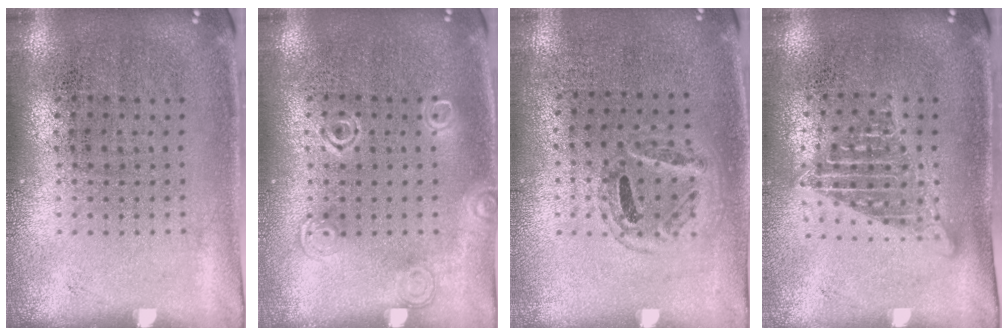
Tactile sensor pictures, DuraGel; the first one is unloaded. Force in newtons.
{"total": 1.7, "press": 1.7, "slide": 0.3}
{"total": 0.9, "press": 0.8, "slide": 0.4}
{"total": 1.6, "press": 1.3, "slide": 0.9}